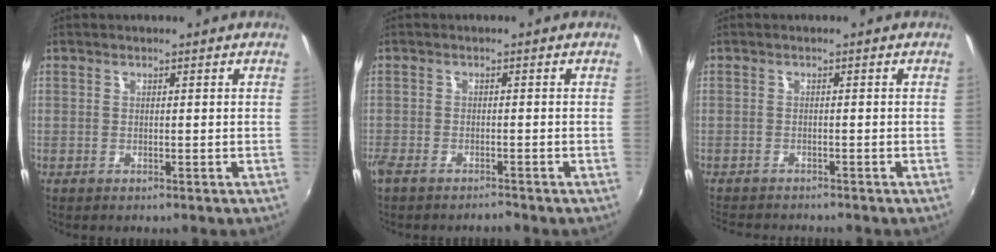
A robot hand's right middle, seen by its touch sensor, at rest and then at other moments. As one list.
[{"total": 3.1, "force": [-2.8, 0.6, 1.2], "torque": [-0.039, -0.011, -0.057]}, {"total": 4.7, "force": [-4.4, 0.6, 1.4], "torque": [-0.039, -0.019, -0.073]}]